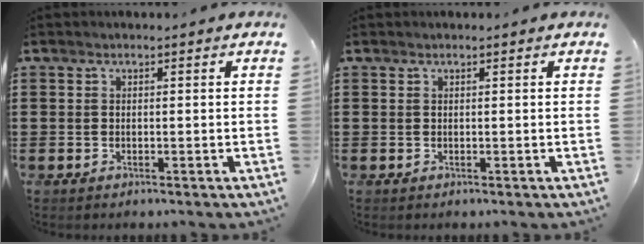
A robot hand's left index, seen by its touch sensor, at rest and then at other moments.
{"total": 0.0}